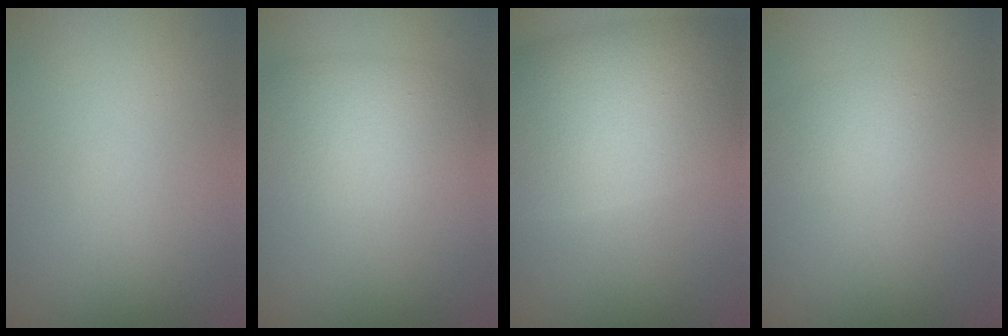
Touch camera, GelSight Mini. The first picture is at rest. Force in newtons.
{"total": 3.6, "press": 3.6, "slide": 0.3}
{"total": 12.4, "press": 12.4, "slide": 0.5}
{"total": 1.8, "press": 1.8, "slide": 0.1}